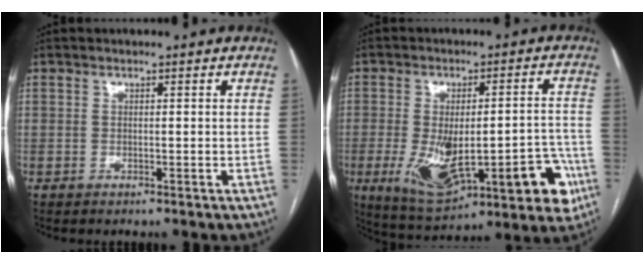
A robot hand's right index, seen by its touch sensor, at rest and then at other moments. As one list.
[{"total": 18.7, "force": [-5.6, 6.8, 16.5], "torque": [-0.214, 0.015, -0.056]}]